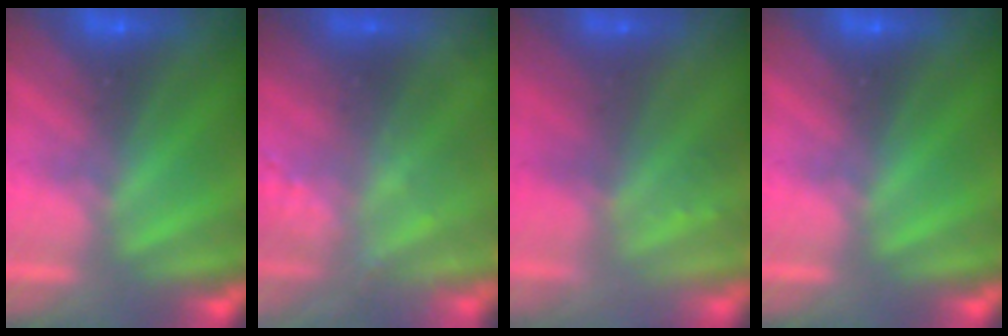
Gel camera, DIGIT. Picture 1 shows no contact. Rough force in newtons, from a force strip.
{"total": 2.4}
{"total": 2.3}
{"total": 0.0}